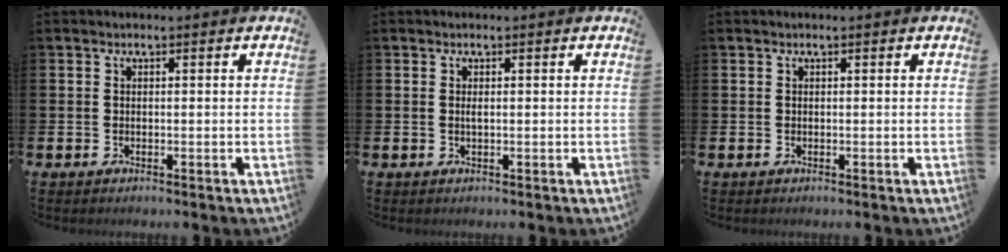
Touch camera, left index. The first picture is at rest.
{"total": 0.6, "force": [0.2, 0.1, 0.5], "torque": [-0.018, 0.003, 0.004]}
{"total": 0.0}